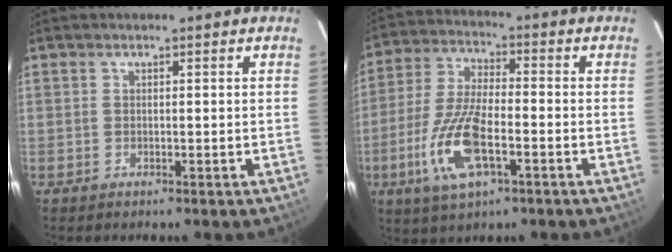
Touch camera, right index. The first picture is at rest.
{"total": 13.4, "force": [-5.0, 4.7, 11.4], "torque": [-0.249, -0.010, -0.096]}